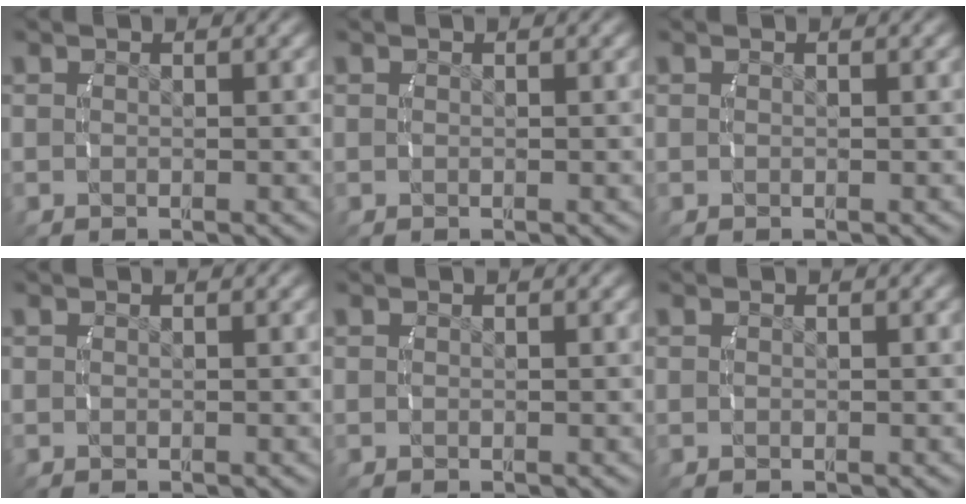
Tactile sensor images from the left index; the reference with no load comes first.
{"total": 0.0}
{"total": 0.0}
{"total": 0.0}
{"total": 0.0}
{"total": 0.0}